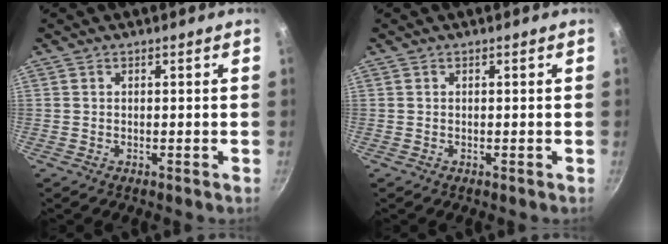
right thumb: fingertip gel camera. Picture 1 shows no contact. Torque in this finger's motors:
{"motor_torque": [0.00, 0.00, 0.00, 0.00, 0.00]}